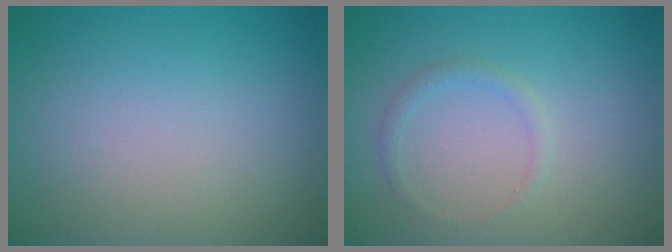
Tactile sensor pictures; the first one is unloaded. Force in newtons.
{"total": 1.0, "press": 1.0, "slide": 0.0}